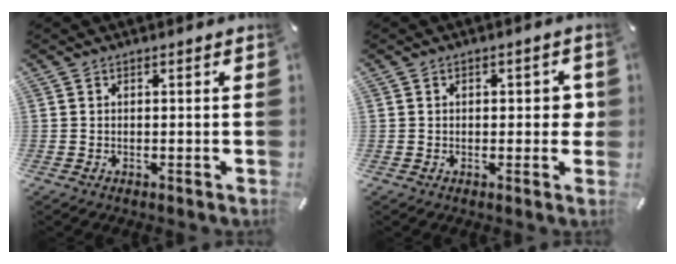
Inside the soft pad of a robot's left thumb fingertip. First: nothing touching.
{"total": 3.5, "force": [0.1, 2.1, 2.8], "torque": [-0.029, 0.001, -0.005]}